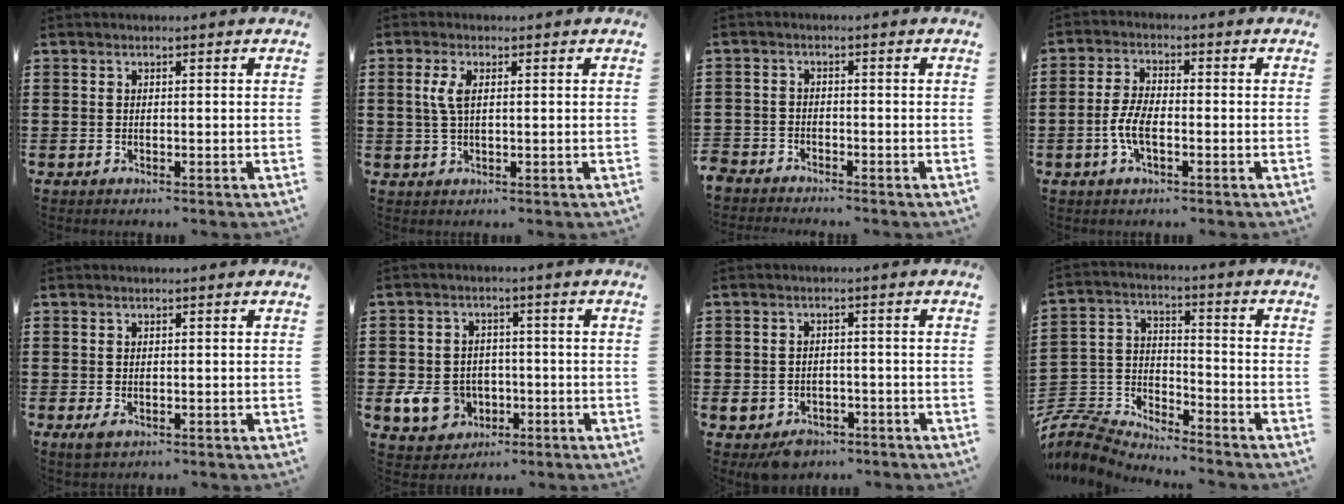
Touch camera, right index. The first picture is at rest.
{"total": 3.1, "force": [0.7, 1.1, 2.8], "torque": [-0.066, 0.005, 0.008]}
{"total": 2.5, "force": [-2.4, 0.6, -0.3], "torque": [-0.009, -0.001, -0.057]}
{"total": 4.8, "force": [-1.5, 2.1, 4.1], "torque": [-0.099, -0.002, -0.034]}
{"total": 1.1, "force": [-0.2, 0.6, 0.9], "torque": [-0.027, -0.004, -0.006]}
{"total": 6.8, "force": [-1.9, 5.5, 3.5], "torque": [-0.099, 0.005, -0.036]}
{"total": 3.2, "force": [-2.6, 1.7, 0.7], "torque": [-0.026, -0.001, -0.055]}
{"total": 6.4, "force": [-6.2, 1.5, 0.4], "torque": [-0.036, -0.001, -0.134]}